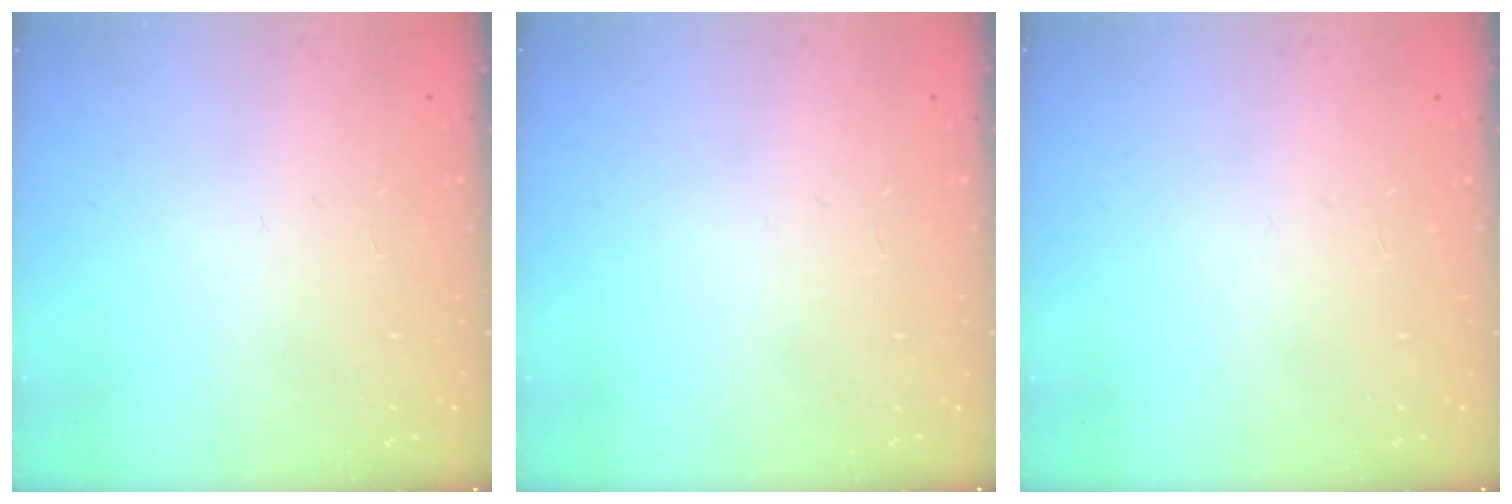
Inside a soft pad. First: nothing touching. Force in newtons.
{"total": 0.0}
{"total": 0.0}